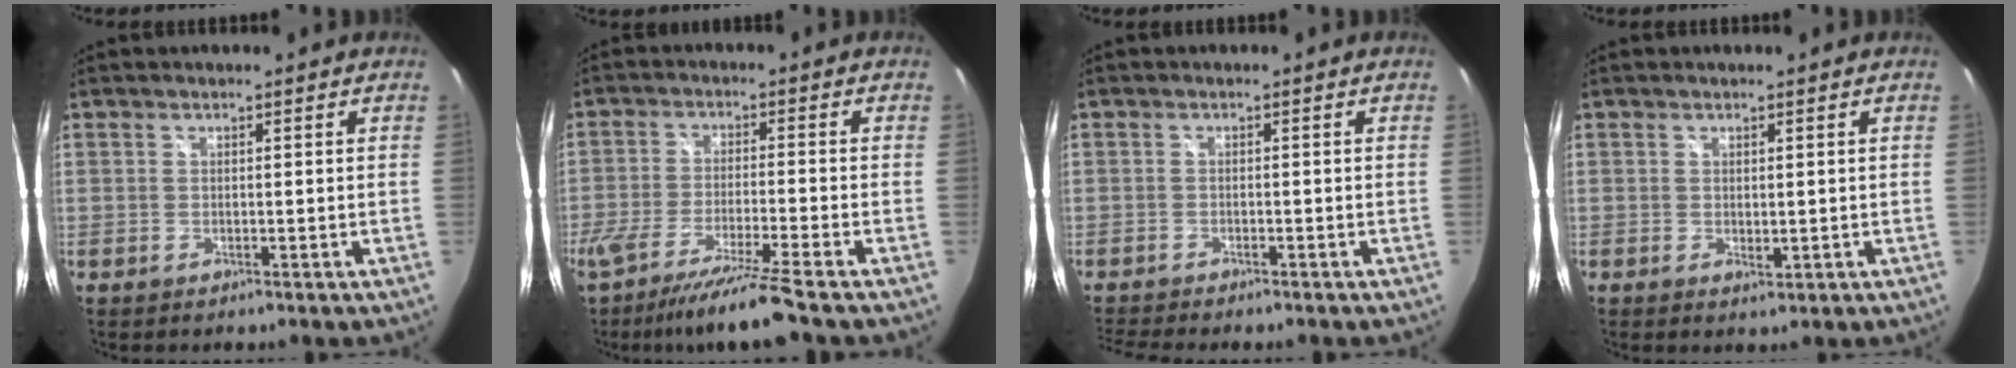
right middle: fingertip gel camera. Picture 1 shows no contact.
{"total": 11.4, "force": [-9.1, -1.4, 6.7], "torque": [-0.140, -0.040, -0.156]}
{"total": 4.6, "force": [-4.1, 0.3, 1.9], "torque": [-0.047, -0.019, -0.072]}
{"total": 1.2, "force": [0.7, 0.6, 0.7], "torque": [-0.008, -0.001, 0.012]}